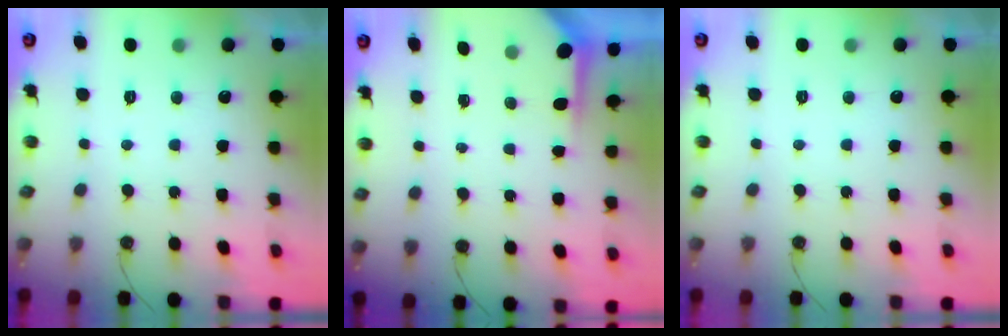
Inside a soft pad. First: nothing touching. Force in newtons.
{"total": 3.6, "press": 3.6, "slide": 0.4}
{"total": 0.0}